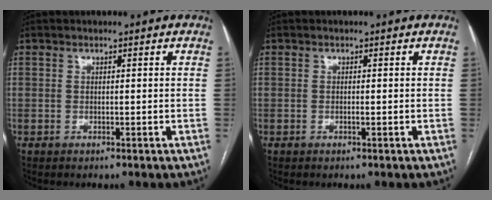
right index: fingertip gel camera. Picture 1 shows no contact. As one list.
[{"total": 0.5, "force": [-0.2, 0.0, 0.5], "torque": [-0.009, 0.001, -0.002]}]